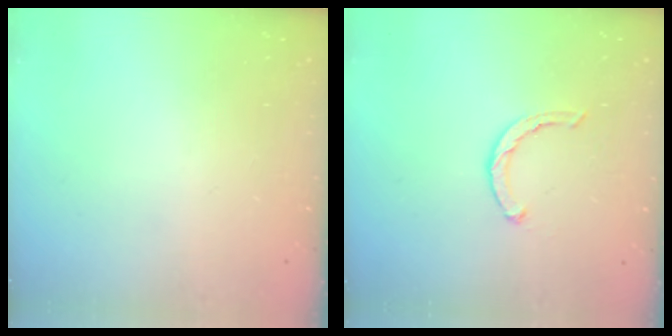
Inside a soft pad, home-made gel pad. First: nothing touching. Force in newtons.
{"total": 2.7, "press": 2.7, "slide": 0.4}